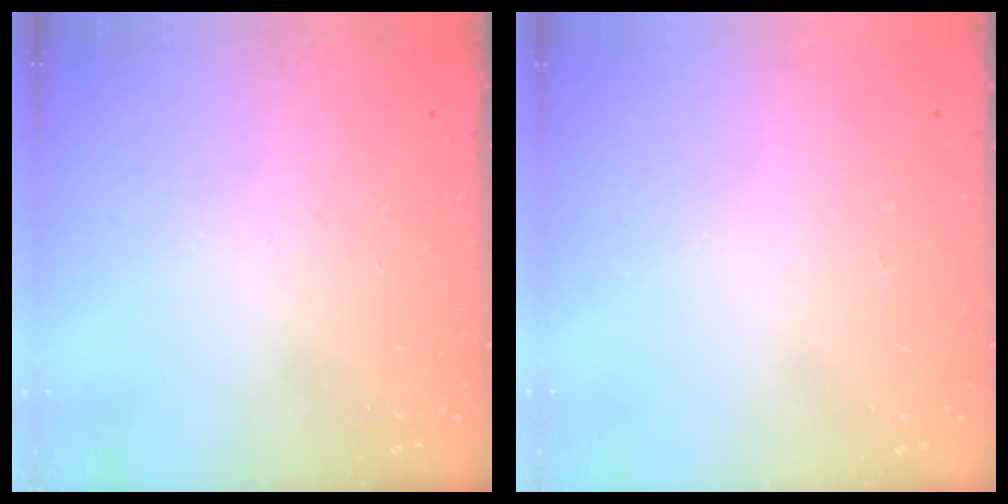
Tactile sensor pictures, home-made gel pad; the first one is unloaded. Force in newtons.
{"total": 1.6, "press": 1.6, "slide": 0.1}